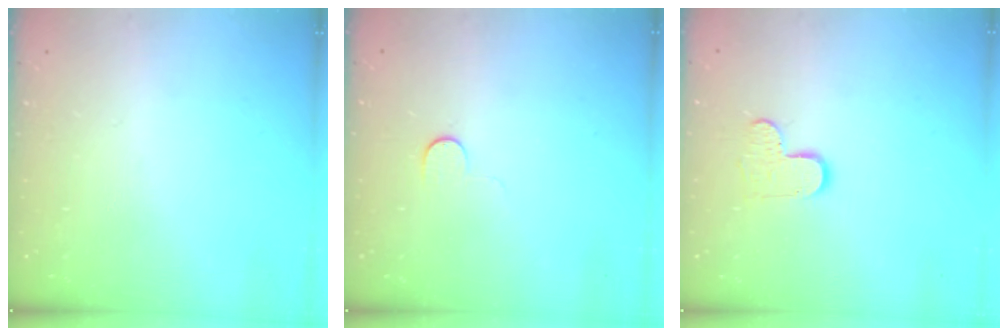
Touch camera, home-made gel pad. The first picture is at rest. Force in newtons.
{"total": 5.0, "press": 5.0, "slide": 0.5}
{"total": 8.3, "press": 8.3, "slide": 0.5}